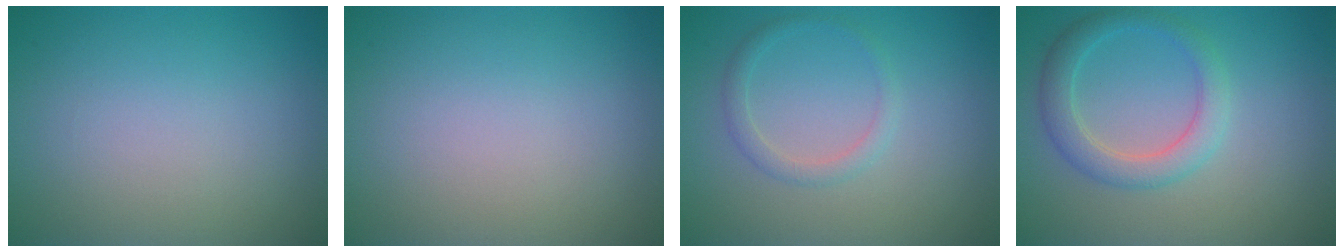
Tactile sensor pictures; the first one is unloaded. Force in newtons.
{"total": 0.0}
{"total": 1.5, "press": 1.5, "slide": 0.0}
{"total": 3.2, "press": 3.2, "slide": 0.3}